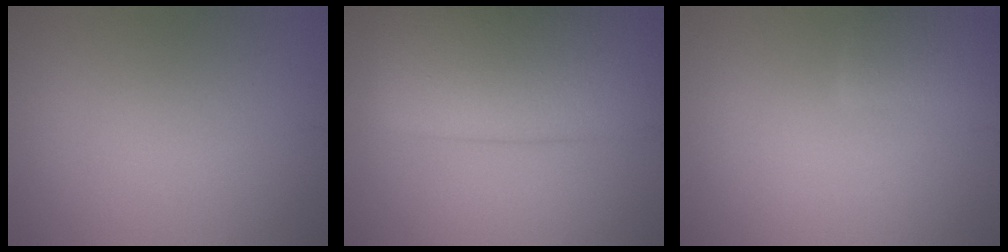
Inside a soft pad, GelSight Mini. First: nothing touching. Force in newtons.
{"total": 12.0, "press": 12.0, "slide": 0.5}
{"total": 2.6, "press": 2.5, "slide": 0.2}